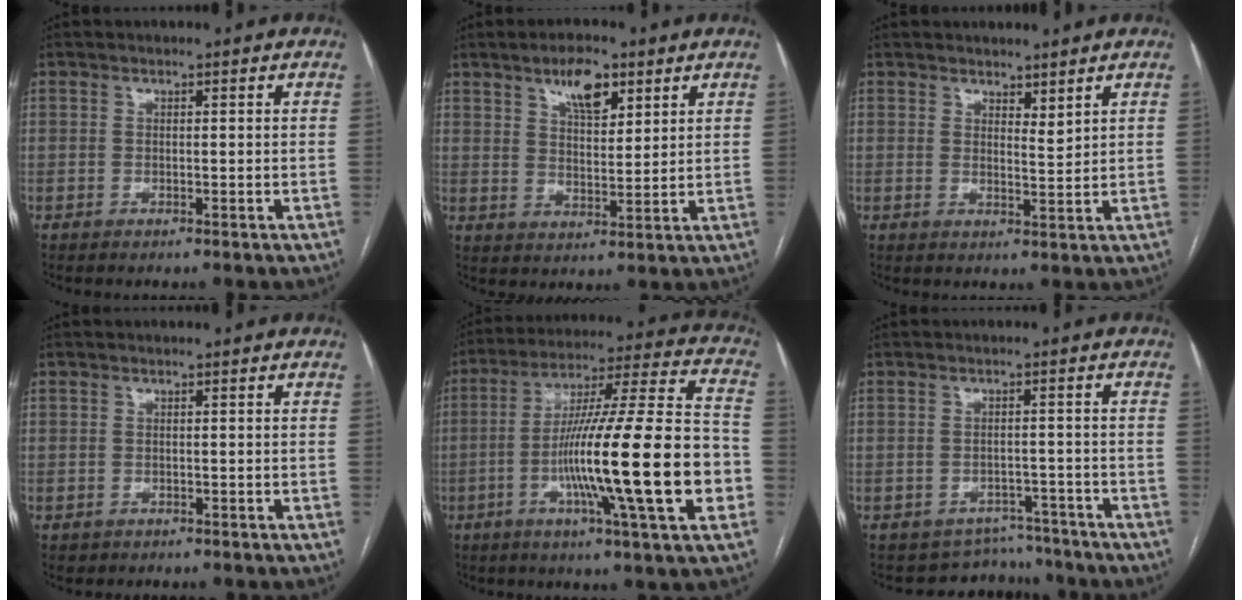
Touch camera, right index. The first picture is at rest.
{"total": 6.9, "force": [4.1, 2.7, 4.8], "torque": [-0.082, 0.004, 0.071]}
{"total": 2.4, "force": [2.1, 0.6, 1.0], "torque": [-0.016, -0.011, 0.039]}
{"total": 0.6, "force": [-0.1, 0.6, -0.1], "torque": [0.007, 0.007, -0.004]}
{"total": 24.4, "force": [-5.9, 0.5, 23.7], "torque": [-0.360, -0.010, -0.105]}
{"total": 5.7, "force": [-5.0, 2.4, -1.4], "torque": [0.029, 0.026, -0.063]}